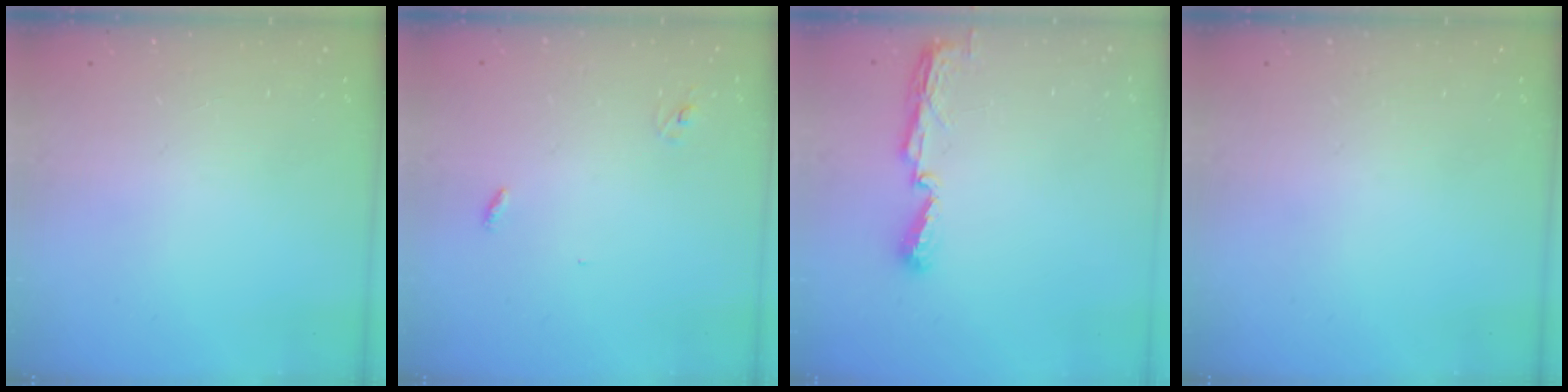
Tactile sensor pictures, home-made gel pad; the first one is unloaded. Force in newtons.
{"total": 2.8, "press": 2.8, "slide": 0.3}
{"total": 5.8, "press": 5.8, "slide": 0.5}
{"total": 0.0}